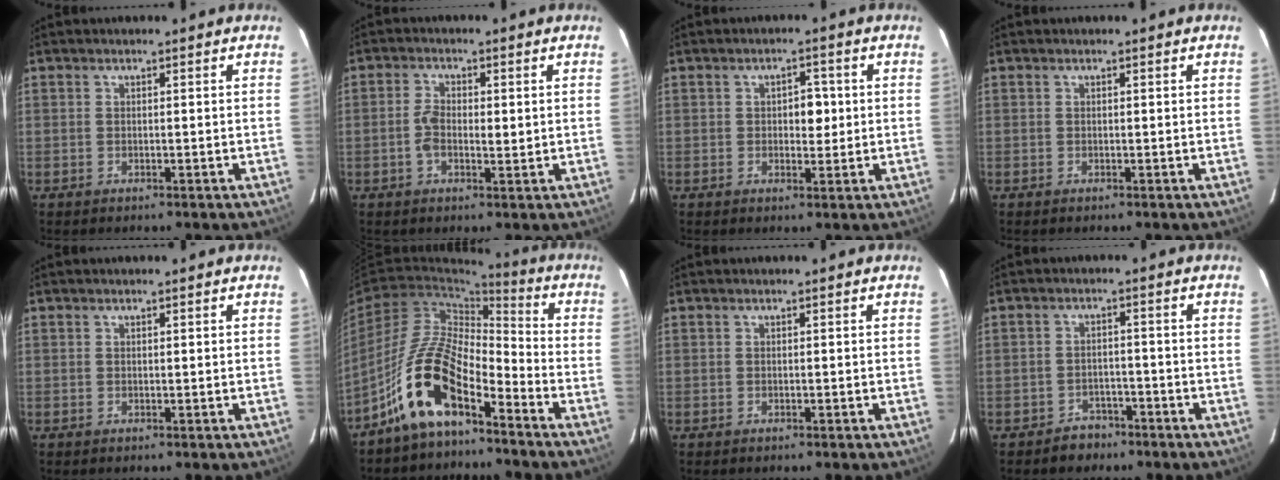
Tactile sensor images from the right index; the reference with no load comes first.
{"total": 4.1, "force": [0.0, 2.0, 3.6], "torque": [-0.070, 0.008, -0.002]}
{"total": 3.4, "force": [0.2, 2.0, 2.8], "torque": [-0.037, 0.008, 0.006]}
{"total": 0.0}
{"total": 0.0}
{"total": 11.6, "force": [-7.5, 3.7, 8.0], "torque": [-0.172, 0.020, -0.144]}
{"total": 0.0}
{"total": 3.4, "force": [-2.4, 2.3, 0.5], "torque": [-0.009, 0.009, -0.035]}